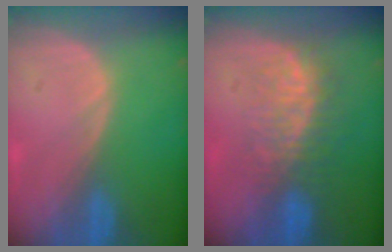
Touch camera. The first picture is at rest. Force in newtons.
{"total": 7.6, "press": 7.1, "slide": 2.8}